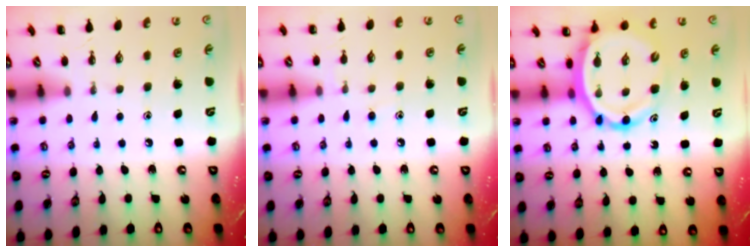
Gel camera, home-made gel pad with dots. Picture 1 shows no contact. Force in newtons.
{"total": 6.2, "press": 5.9, "slide": 2.1}
{"total": 11.2, "press": 10.7, "slide": 3.5}